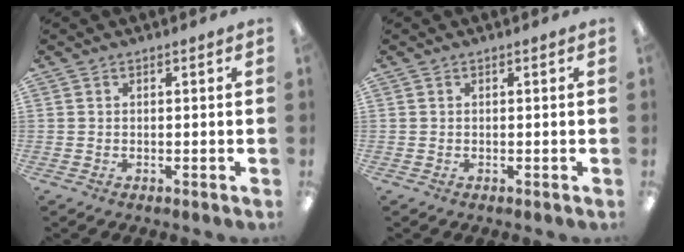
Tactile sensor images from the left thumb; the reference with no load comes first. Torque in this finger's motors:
{"motor_torque": [-0.03, -0.03, -0.04, 0.06, 0.00]}